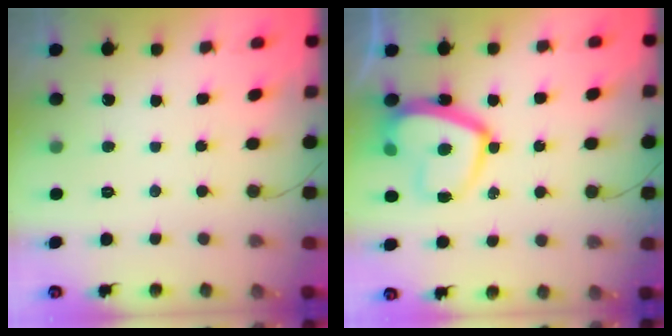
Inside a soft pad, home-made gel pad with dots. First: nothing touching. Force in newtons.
{"total": 14.1, "press": 14.1, "slide": 1.3}